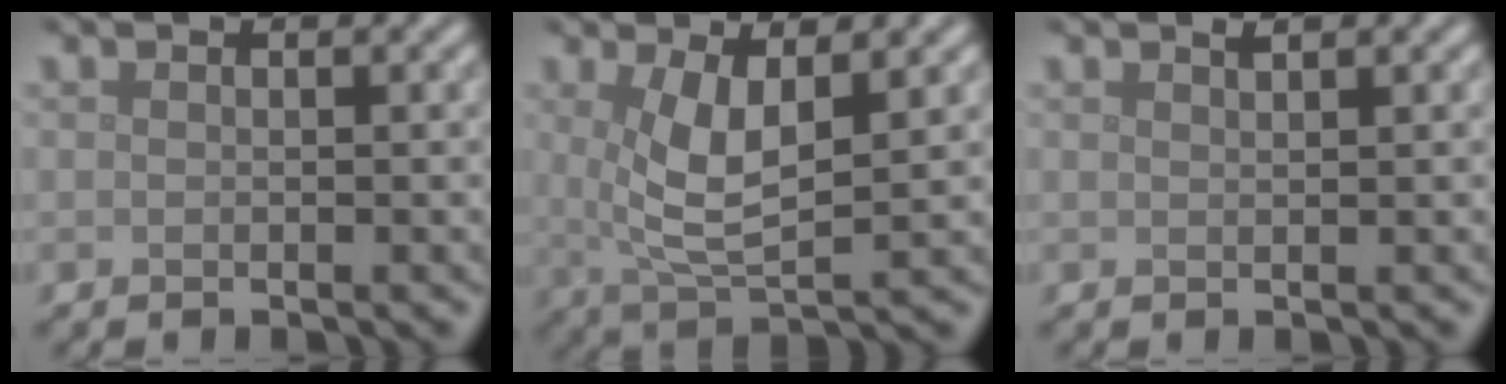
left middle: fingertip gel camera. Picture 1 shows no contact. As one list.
[{"total": 4.7, "force": [1.2, 1.5, 4.3], "torque": [-0.087, -0.007, 0.029]}, {"total": 0.7, "force": [0.6, 0.1, 0.4], "torque": [-0.004, 0.001, 0.012]}]